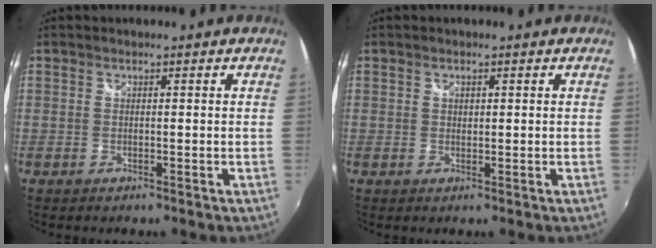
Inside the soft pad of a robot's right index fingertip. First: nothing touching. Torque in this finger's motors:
{"motor_torque": [0.08, 0.19, -0.03, 0.00]}